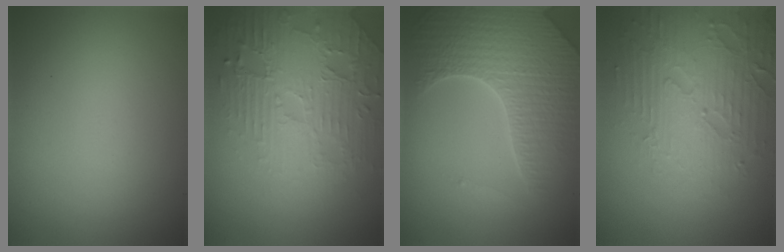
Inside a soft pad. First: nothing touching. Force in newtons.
{"total": 4.4, "press": 4.1, "slide": 1.6}
{"total": 7.7, "press": 5.6, "slide": 5.3}
{"total": 5.2, "press": 4.7, "slide": 2.1}